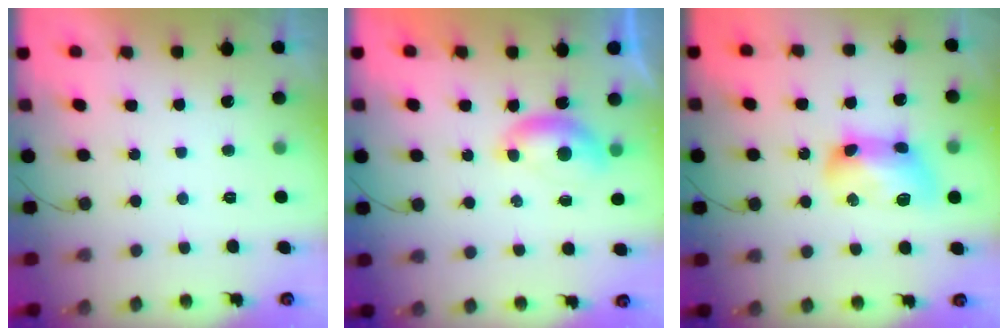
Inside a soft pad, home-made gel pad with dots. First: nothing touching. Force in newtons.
{"total": 5.6, "press": 5.6, "slide": 0.7}
{"total": 10.5, "press": 10.4, "slide": 0.6}